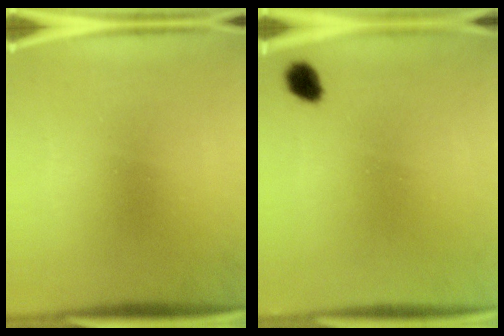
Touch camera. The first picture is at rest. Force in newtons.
{"total": 3.0}